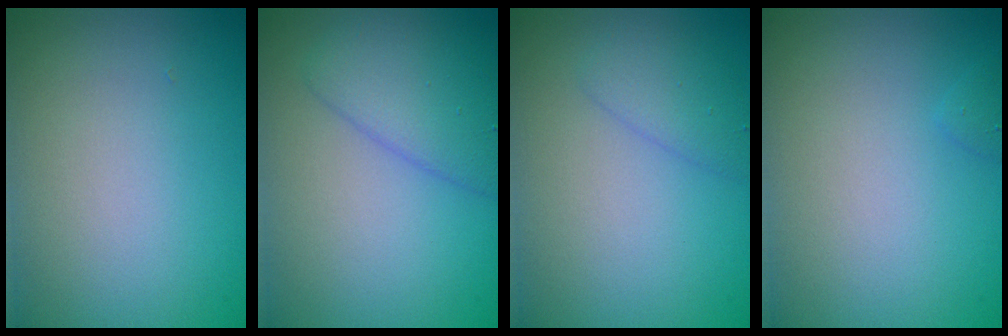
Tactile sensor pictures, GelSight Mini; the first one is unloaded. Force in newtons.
{"total": 3.7, "press": 3.7, "slide": 0.1}
{"total": 1.9, "press": 1.9, "slide": 0.1}
{"total": 0.6, "press": 0.6, "slide": 0.0}